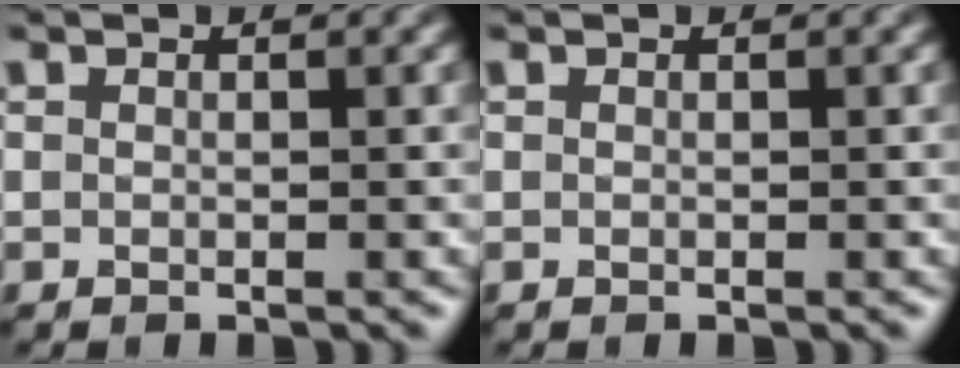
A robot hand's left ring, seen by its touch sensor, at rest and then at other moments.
{"total": 0.0}